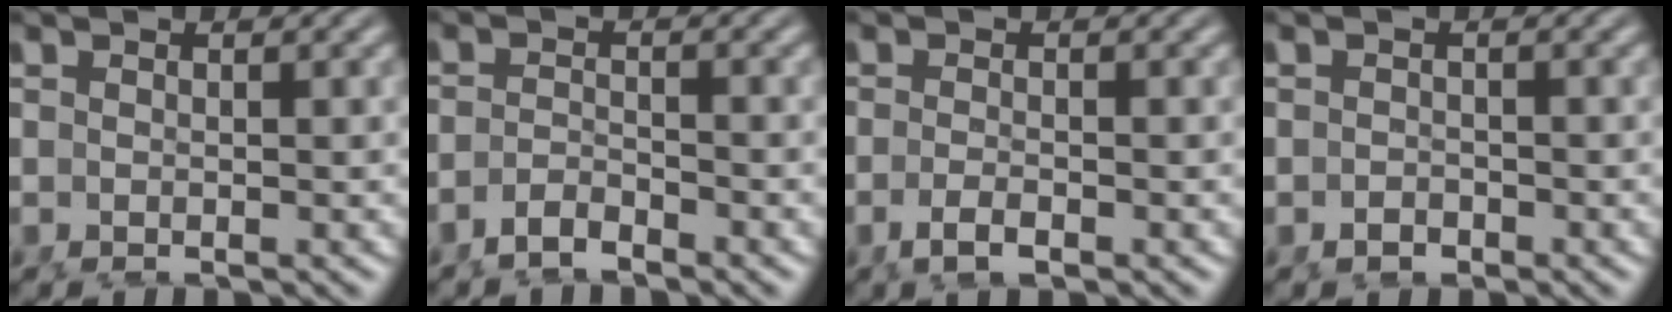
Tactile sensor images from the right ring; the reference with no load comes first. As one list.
[{"total": 1.8, "force": [-1.7, -0.3, 0.4], "torque": [-0.003, 0.000, -0.032]}, {"total": 1.5, "force": [-1.1, -0.2, 1.0], "torque": [-0.018, -0.004, -0.018]}, {"total": 0.9, "force": [-0.7, -0.4, -0.4], "torque": [0.013, -0.006, -0.008]}]